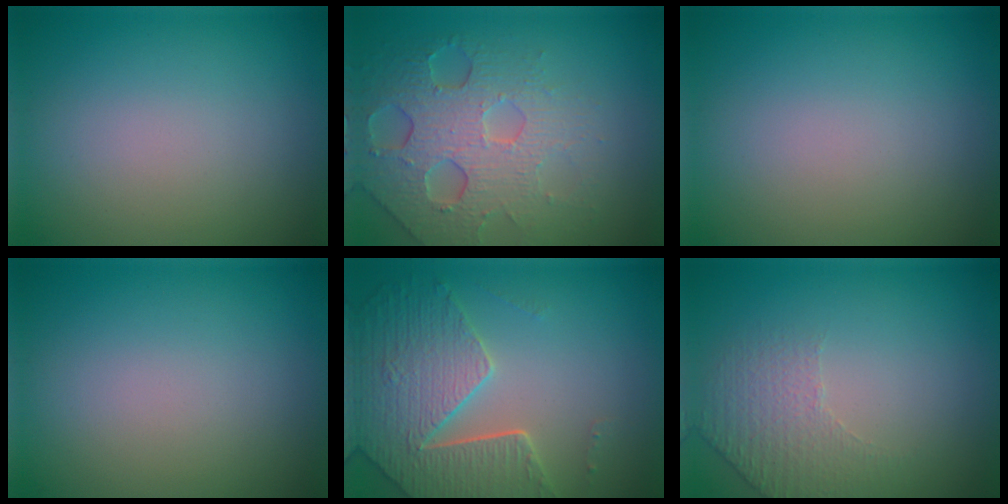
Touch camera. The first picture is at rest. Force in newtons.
{"total": 6.6, "press": 4.7, "slide": 4.7}
{"total": 0.0}
{"total": 0.0}
{"total": 6.1, "press": 5.0, "slide": 3.4}
{"total": 1.7, "press": 1.3, "slide": 1.1}